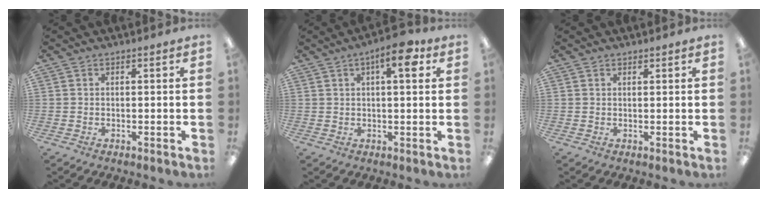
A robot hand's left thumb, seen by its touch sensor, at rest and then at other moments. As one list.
[{"total": 8.2, "force": [3.8, 2.7, 6.8], "torque": [-0.090, -0.010, 0.054]}, {"total": 0.9, "force": [0.8, 0.3, 0.1], "torque": [-0.002, 0.000, 0.015]}]